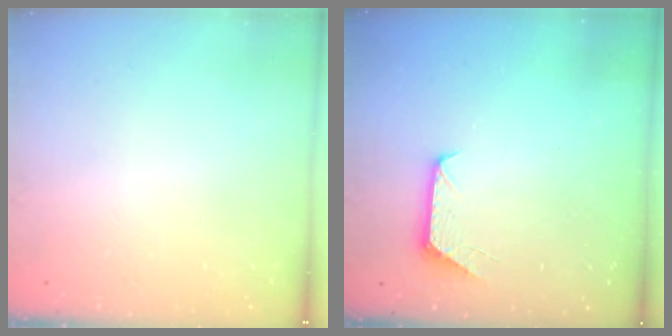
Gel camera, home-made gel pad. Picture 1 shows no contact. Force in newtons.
{"total": 6.2, "press": 6.2, "slide": 0.5}